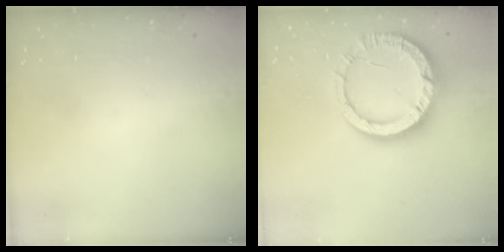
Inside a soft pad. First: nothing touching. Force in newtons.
{"total": 13.6, "press": 13.5, "slide": 1.4}